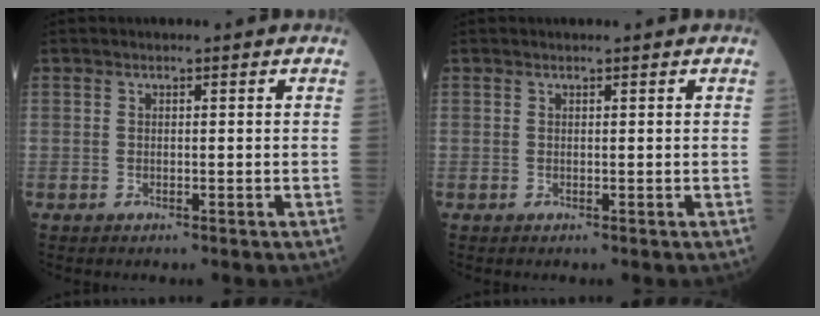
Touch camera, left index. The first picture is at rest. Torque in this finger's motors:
{"motor_torque": [0.05, -0.15, 0.00, -0.01]}